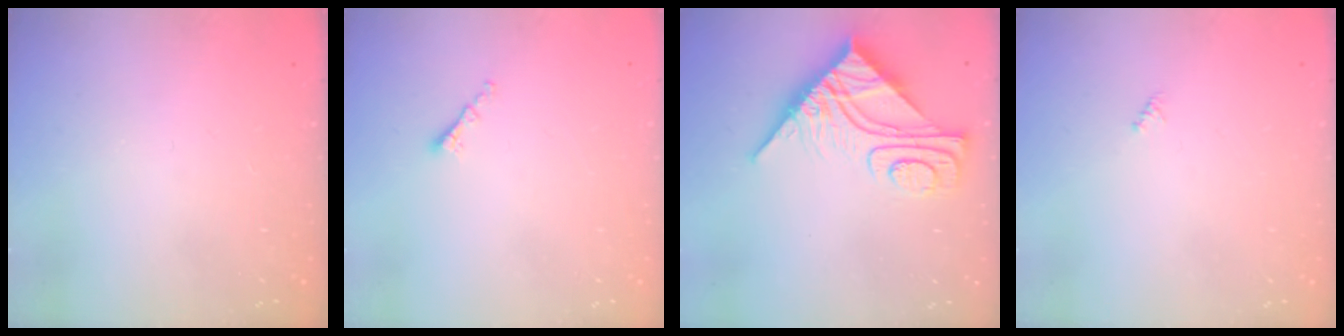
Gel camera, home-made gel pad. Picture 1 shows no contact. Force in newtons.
{"total": 1.4, "press": 1.3, "slide": 0.5}
{"total": 13.7, "press": 13.7, "slide": 1.2}
{"total": 0.0}